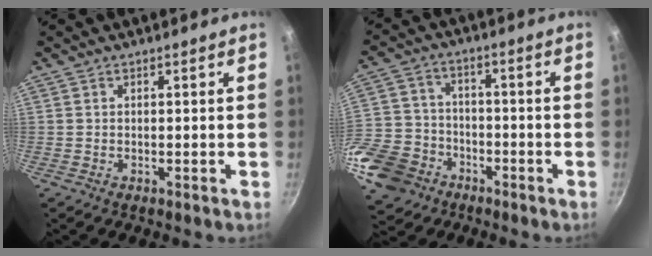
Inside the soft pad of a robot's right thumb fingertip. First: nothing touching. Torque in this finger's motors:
{"motor_torque": [1.16, 0.37, 0.39, -1.34, 0.07]}